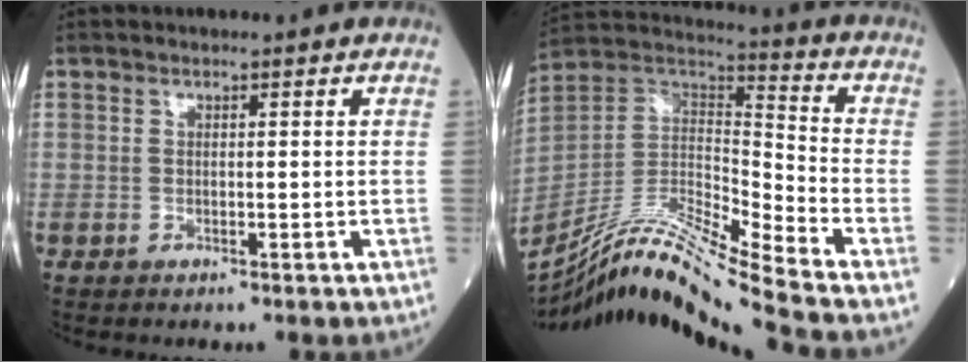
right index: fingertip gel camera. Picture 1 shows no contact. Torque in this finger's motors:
{"motor_torque": [-0.46, -0.61, -0.13, 0.01]}